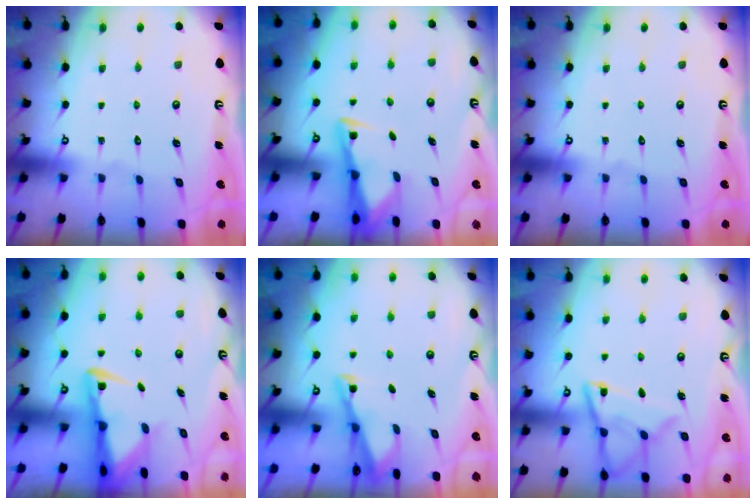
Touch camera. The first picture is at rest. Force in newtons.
{"total": 3.0, "press": 2.9, "slide": 0.4}
{"total": 0.0}
{"total": 4.3, "press": 4.2, "slide": 1.0}
{"total": 2.9, "press": 2.9, "slide": 0.3}
{"total": 12.5, "press": 12.4, "slide": 1.2}